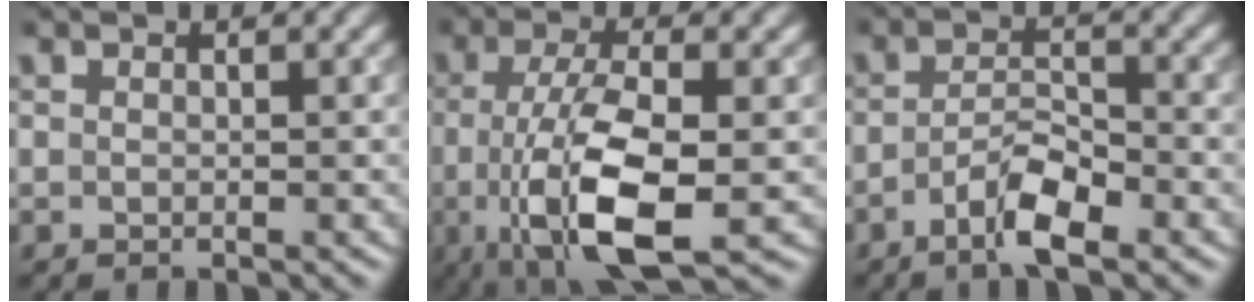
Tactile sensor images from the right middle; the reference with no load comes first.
{"total": 10.2, "force": [-2.7, 3.6, 9.2], "torque": [-0.180, -0.013, -0.047]}
{"total": 4.0, "force": [-2.3, 1.1, 3.0], "torque": [-0.060, 0.005, -0.047]}